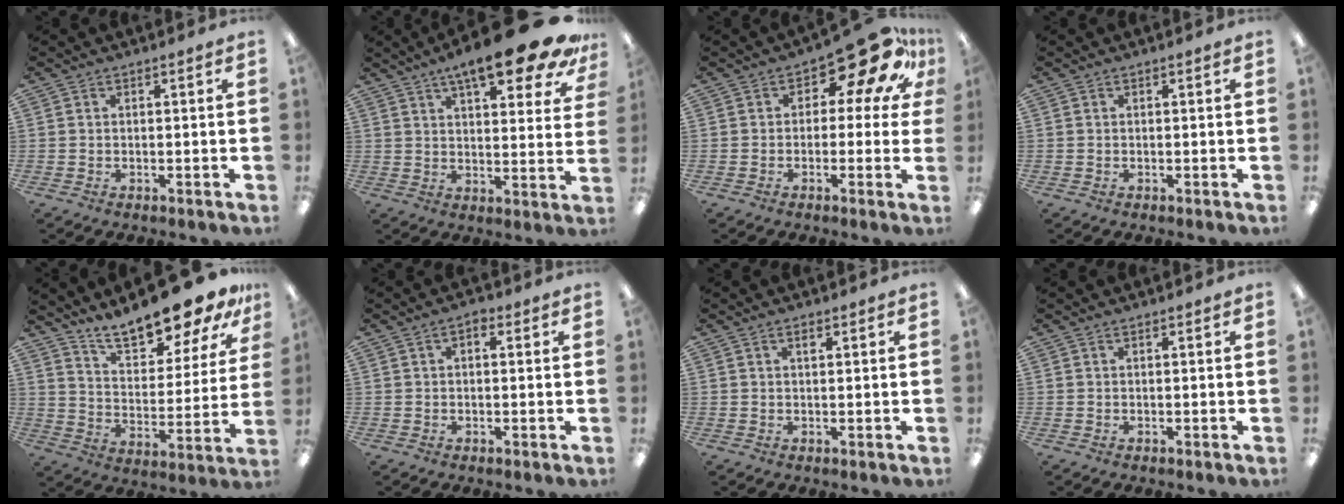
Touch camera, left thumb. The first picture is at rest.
{"total": 15.9, "force": [11.0, 4.0, 10.8], "torque": [-0.152, -0.066, 0.174]}
{"total": 14.1, "force": [8.4, 5.9, 9.6], "torque": [-0.134, -0.058, 0.138]}
{"total": 0.0}
{"total": 16.7, "force": [14.7, 4.2, 6.6], "torque": [-0.116, -0.109, 0.256]}
{"total": 2.2, "force": [0.3, 1.3, 1.7], "torque": [-0.026, 0.004, 0.002]}
{"total": 1.2, "force": [0.6, 0.5, 0.9], "torque": [-0.020, 0.003, 0.010]}
{"total": 0.0}